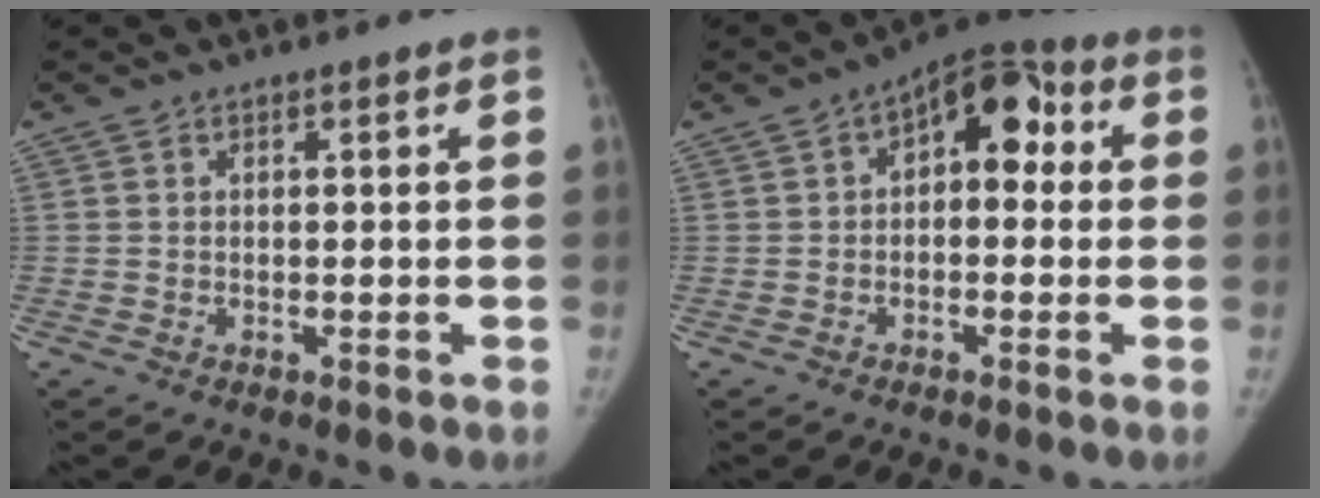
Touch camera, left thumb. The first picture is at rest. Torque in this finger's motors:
{"motor_torque": [-0.37, 0.70, -0.07, -0.01, 0.21]}